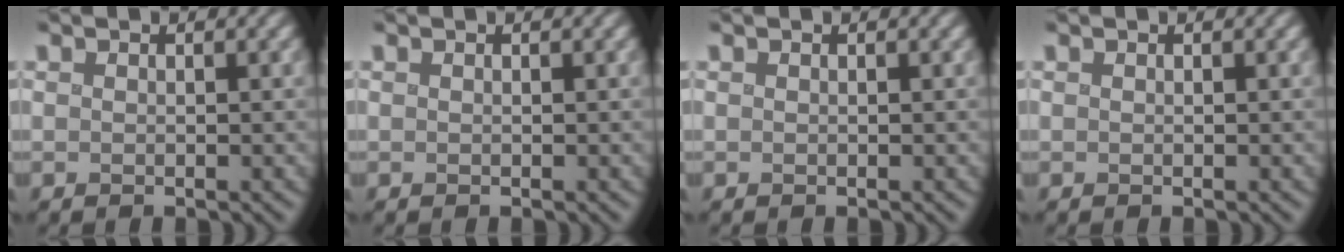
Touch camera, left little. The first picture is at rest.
{"total": 0.0}
{"total": 0.0}
{"total": 0.0}